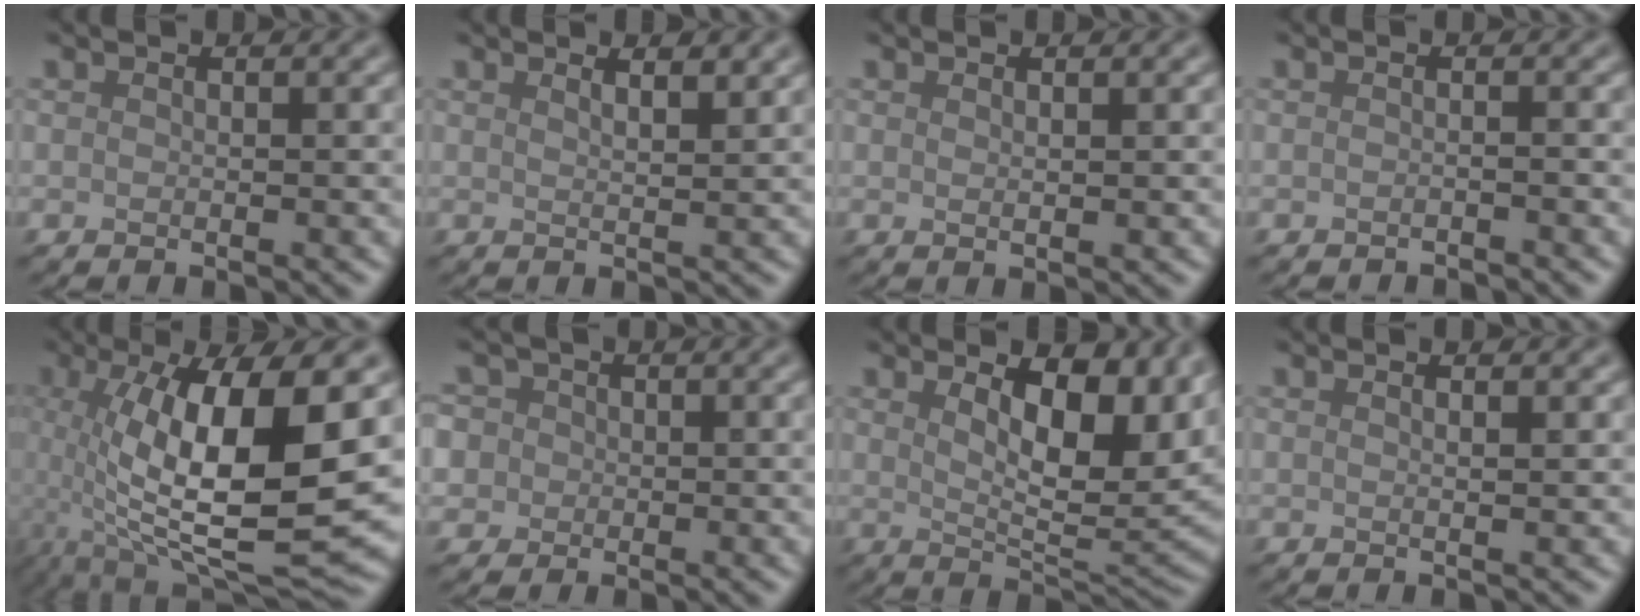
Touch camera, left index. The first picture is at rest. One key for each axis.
{"total": 3.0, "fx": 2.1, "fy": 1.1, "fz": 1.9, "tx": -0.003, "ty": 0.011, "tz": 0.005}
{"total": 0.7, "fx": 0.5, "fy": 0.1, "fz": 0.5, "tx": -0.009, "ty": -0.001, "tz": 0.009}
{"total": 1.0, "fx": -0.9, "fy": 0.0, "fz": 0.3, "tx": -0.004, "ty": -0.005, "tz": -0.018}
{"total": 12.8, "fx": 0.2, "fy": 3.5, "fz": 12.3, "tx": -0.202, "ty": -0.008, "tz": 0.003}
{"total": 5.9, "fx": 1.6, "fy": 5.2, "fz": 2.2, "tx": -0.039, "ty": 0.037, "tz": -0.007}
{"total": 10.3, "fx": 3.2, "fy": 3.8, "fz": 9.0, "tx": -0.132, "ty": 0.001, "tz": 0.052}
{"total": 1.5, "fx": 0.8, "fy": 0.5, "fz": 1.2, "tx": -0.009, "ty": 0.001, "tz": 0.001}